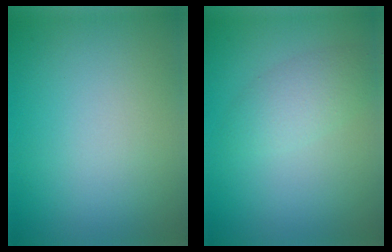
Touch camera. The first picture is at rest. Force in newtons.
{"total": 2.5, "press": 2.5, "slide": 0.0}